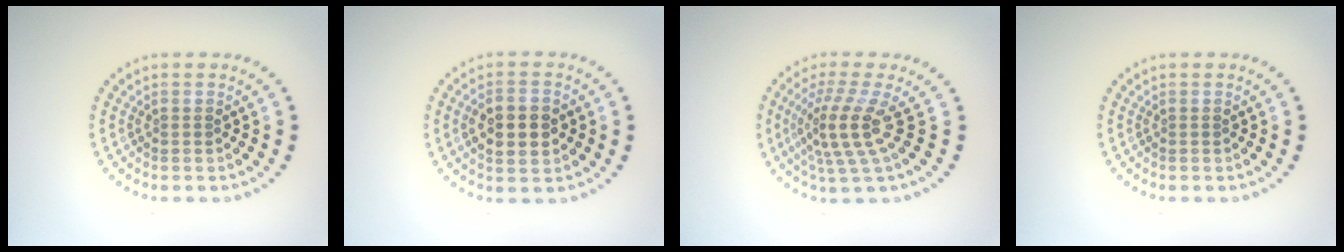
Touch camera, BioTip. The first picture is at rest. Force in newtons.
{"total": 4.0, "press": 4.0, "slide": 0.2}
{"total": 4.0, "press": 2.7, "slide": 2.9}
{"total": 0.0}